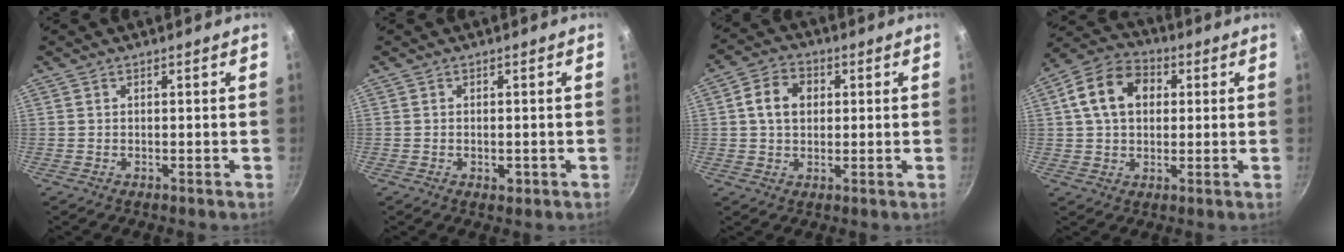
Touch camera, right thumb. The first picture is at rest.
{"total": 1.9, "force": [-0.5, 1.2, 1.4], "torque": [-0.020, -0.001, -0.008]}
{"total": 7.4, "force": [1.4, 5.6, 4.7], "torque": [-0.064, 0.009, 0.015]}
{"total": 12.3, "force": [2.7, 8.9, 8.0], "torque": [-0.117, 0.018, 0.030]}